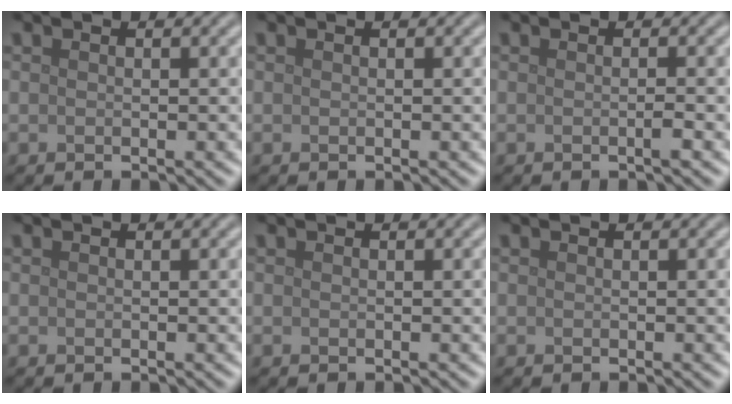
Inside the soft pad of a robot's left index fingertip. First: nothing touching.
{"total": 0.0}
{"total": 0.7, "force": [-0.2, 0.0, 0.7], "torque": [-0.013, -0.001, -0.006]}
{"total": 0.0}
{"total": 0.0}
{"total": 0.0}